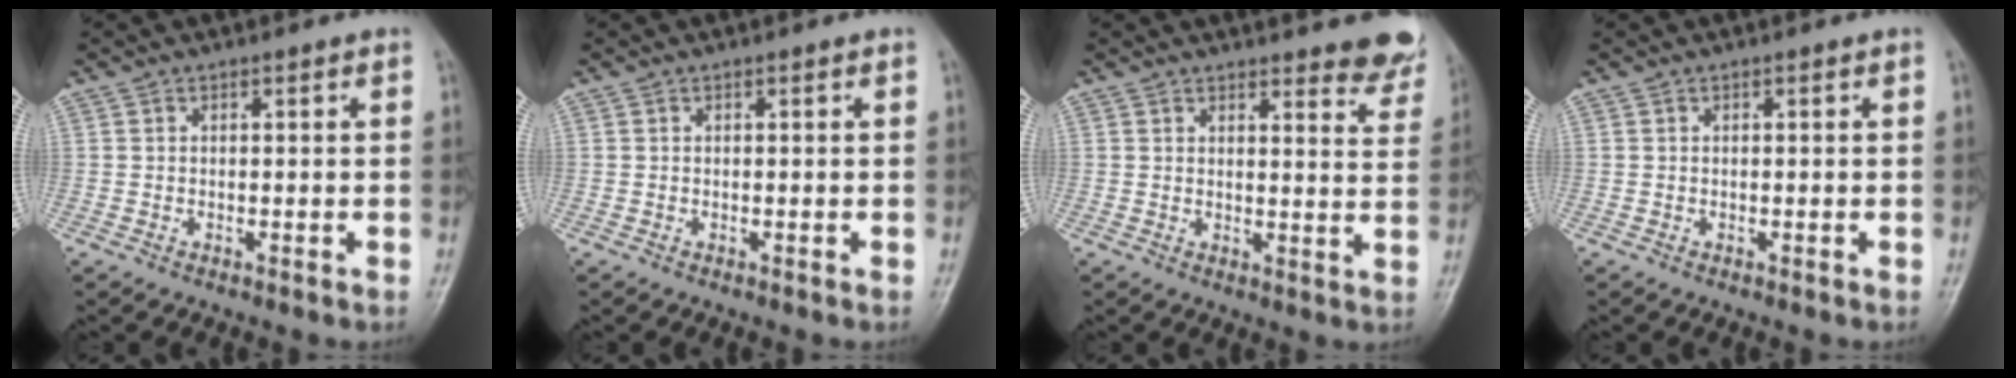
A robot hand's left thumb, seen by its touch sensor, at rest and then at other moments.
{"total": 0.0}
{"total": 9.9, "force": [8.6, 2.6, 4.2], "torque": [-0.012, -0.049, 0.084]}
{"total": 0.0}